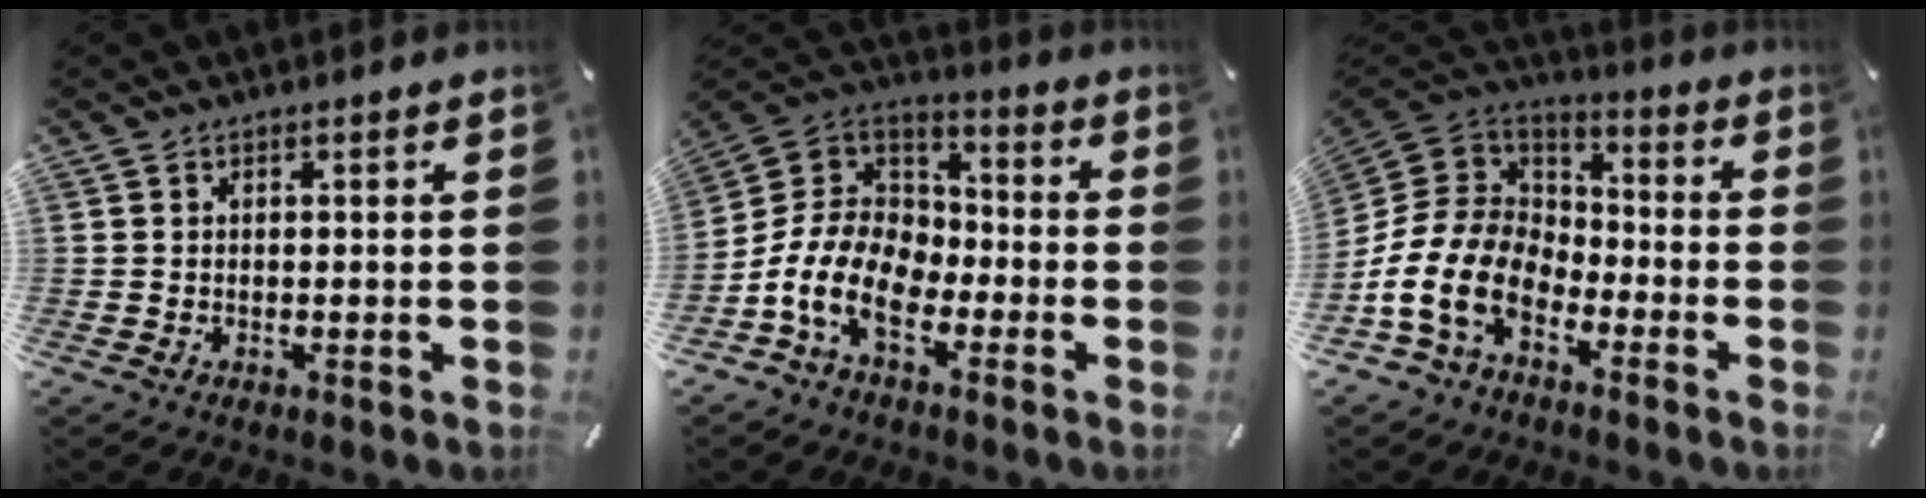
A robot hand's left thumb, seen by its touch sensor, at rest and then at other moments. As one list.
[{"total": 14.9, "force": [-7.8, 9.4, 8.6], "torque": [-0.197, 0.025, -0.146]}, {"total": 15.7, "force": [-8.5, 10.1, 8.4], "torque": [-0.195, 0.023, -0.156]}]